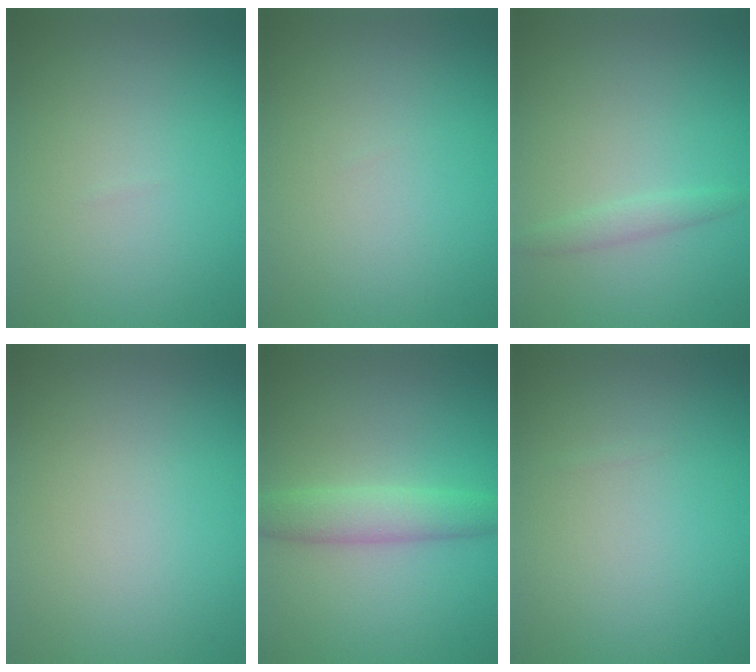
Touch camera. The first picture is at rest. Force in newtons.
{"total": 0.0}
{"total": 1.3, "press": 1.3, "slide": 0.0}
{"total": 0.0}
{"total": 3.2, "press": 3.2, "slide": 0.1}
{"total": 0.0}